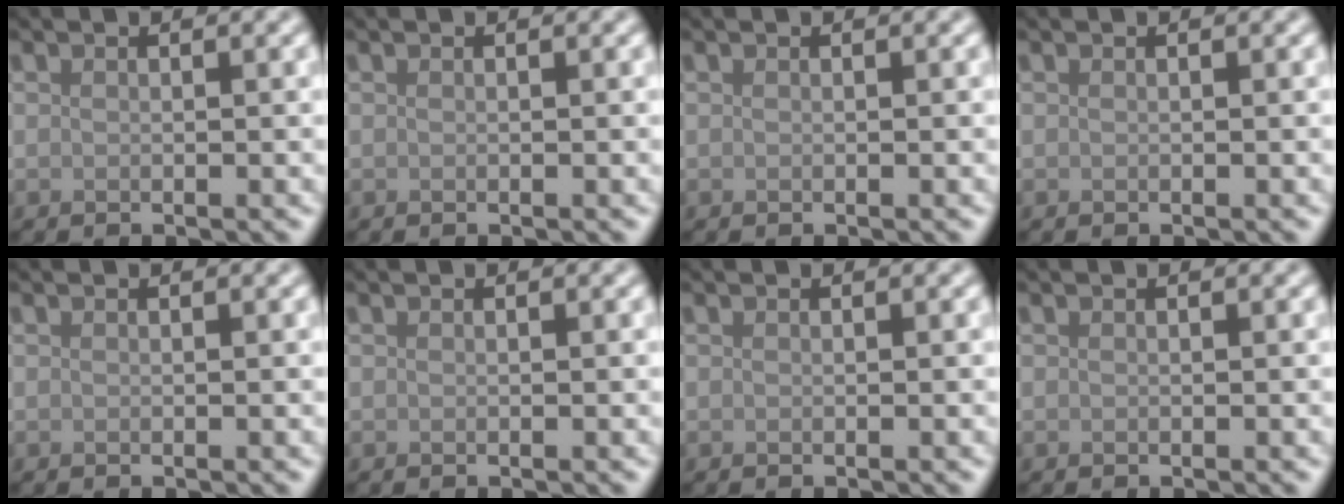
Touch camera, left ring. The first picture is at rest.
{"total": 0.0}
{"total": 0.0}
{"total": 0.0}
{"total": 0.0}
{"total": 0.0}
{"total": 0.0}
{"total": 0.0}